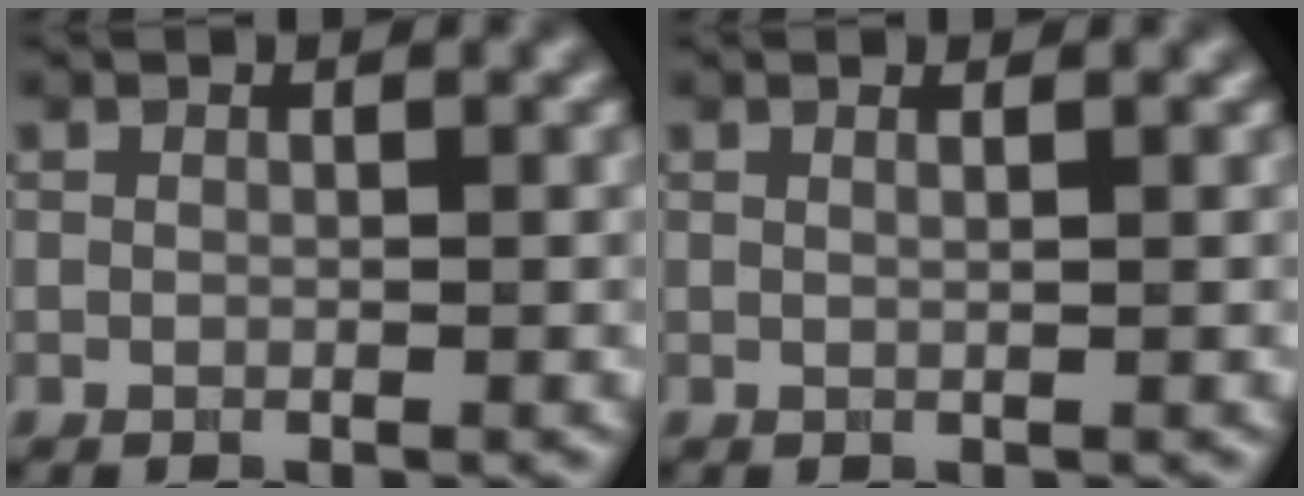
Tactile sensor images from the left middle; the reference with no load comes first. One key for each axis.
{"total": 1.4, "fx": 0.7, "fy": 0.7, "fz": 1.0, "tx": -0.001, "ty": 0.000, "tz": -0.009}